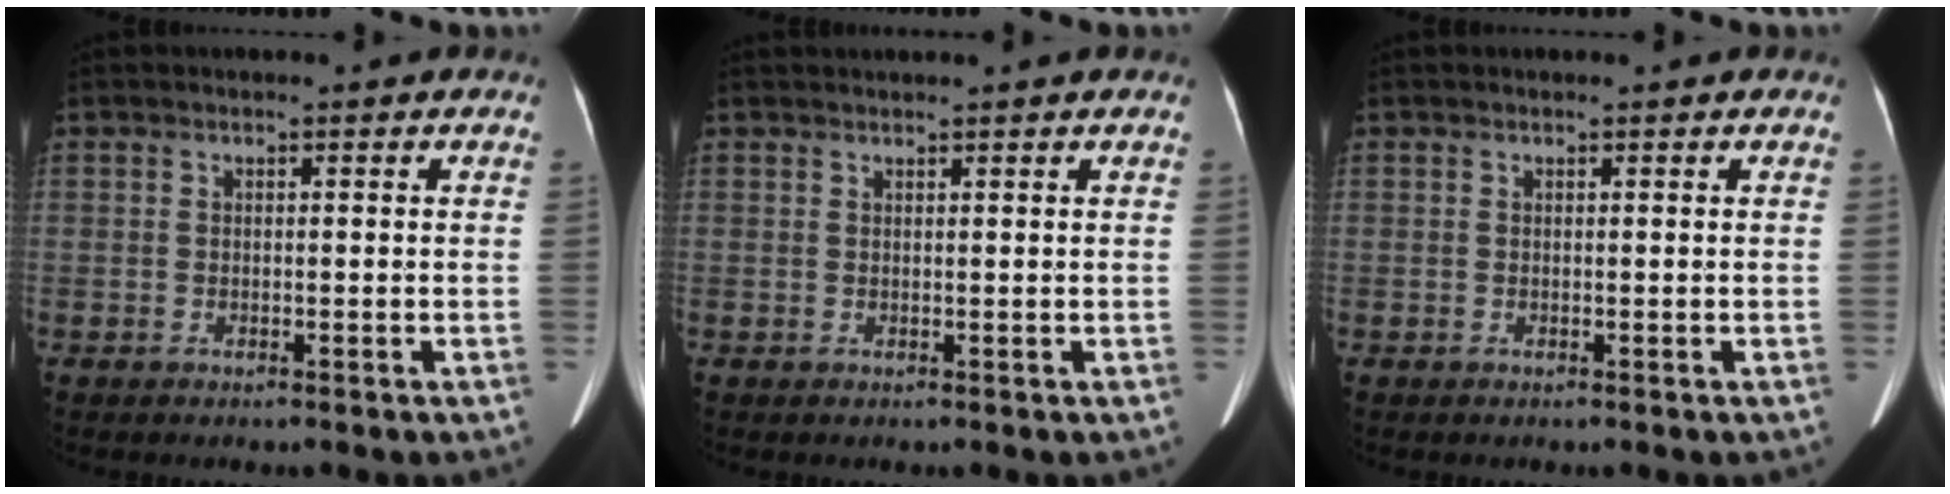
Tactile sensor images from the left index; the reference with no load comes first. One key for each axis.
{"total": 2.3, "fx": 2.1, "fy": -0.4, "fz": 0.8, "tx": -0.009, "ty": 0.024, "tz": 0.036}
{"total": 0.0}